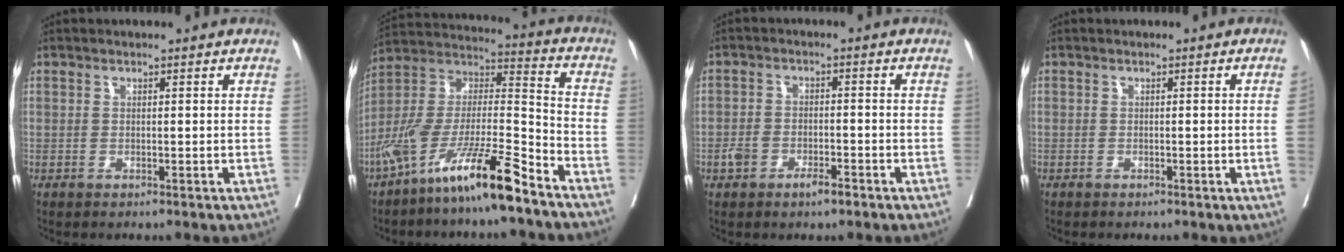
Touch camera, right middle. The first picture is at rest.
{"total": 16.7, "force": [-11.7, 1.6, 11.8], "torque": [-0.243, -0.007, -0.217]}
{"total": 4.0, "force": [-2.4, 1.8, 2.8], "torque": [-0.055, 0.009, -0.036]}
{"total": 1.2, "force": [-0.2, -0.4, 1.1], "torque": [-0.014, -0.002, -0.003]}